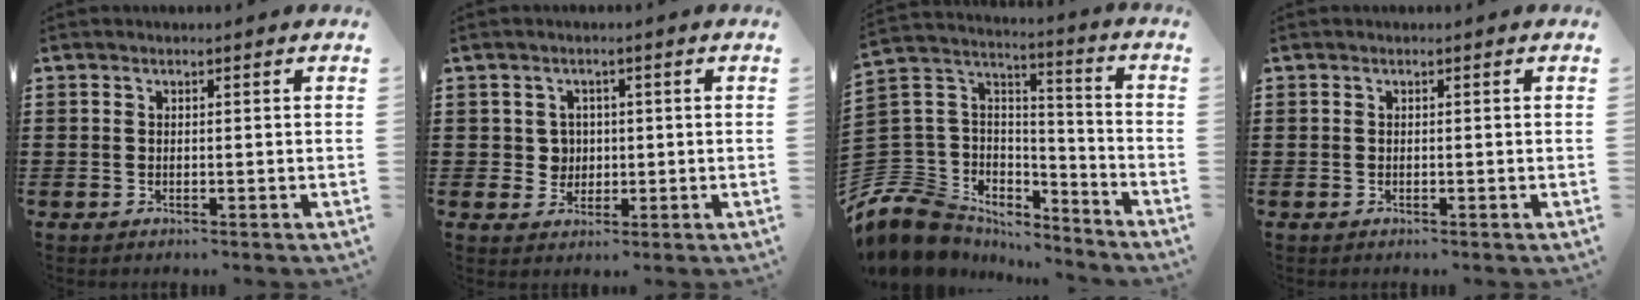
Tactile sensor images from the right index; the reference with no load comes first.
{"total": 3.0, "force": [0.2, 2.9, 1.0], "torque": [-0.023, 0.006, 0.000]}
{"total": 9.7, "force": [-6.9, 6.6, 1.4], "torque": [-0.084, -0.006, -0.136]}
{"total": 0.0}